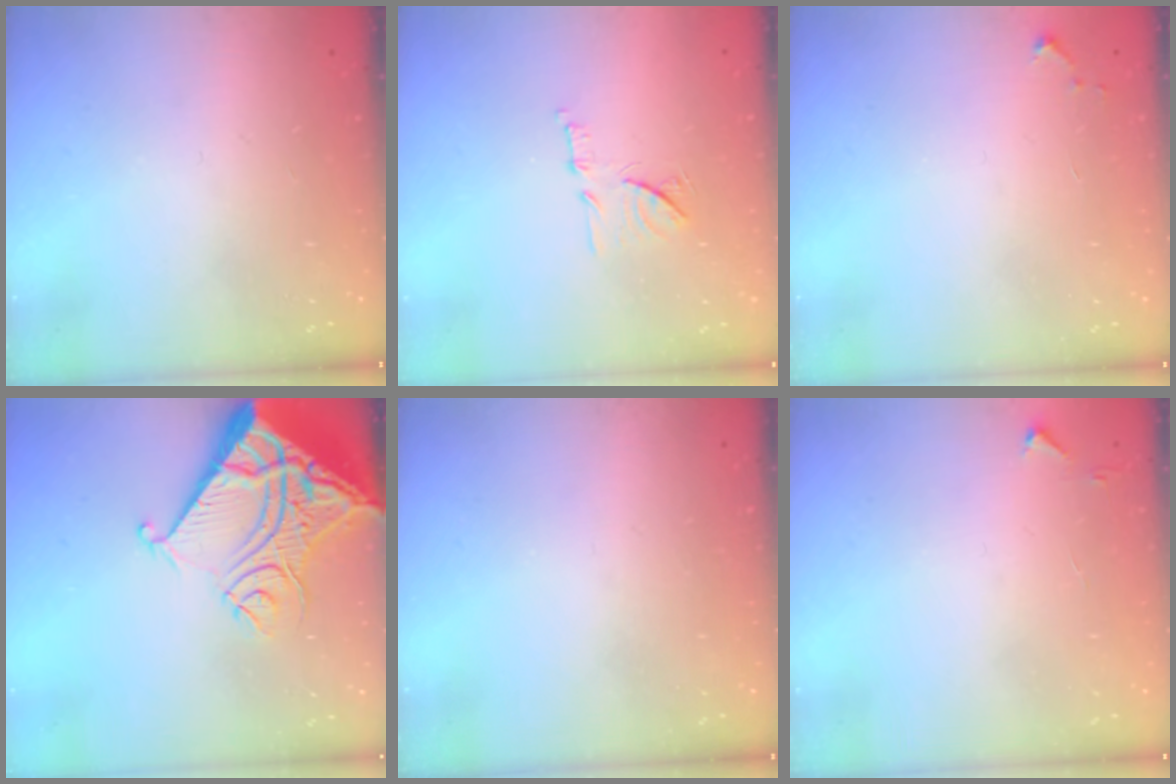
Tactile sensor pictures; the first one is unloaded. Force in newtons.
{"total": 9.6, "press": 9.6, "slide": 0.3}
{"total": 3.5, "press": 3.5, "slide": 0.3}
{"total": 19.5, "press": 19.4, "slide": 2.7}
{"total": 0.0}
{"total": 2.8, "press": 2.8, "slide": 0.4}